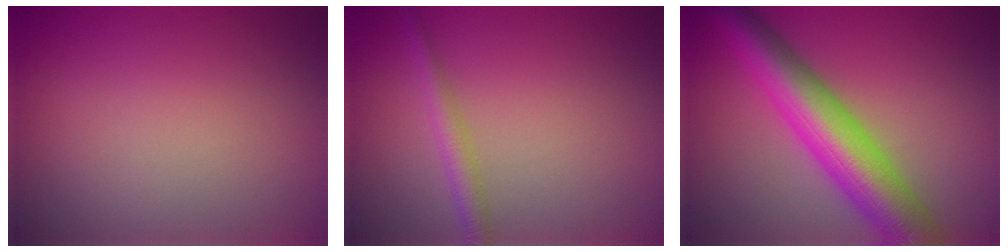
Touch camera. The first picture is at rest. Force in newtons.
{"total": 2.0, "press": 2.0, "slide": 0.0}
{"total": 9.0, "press": 9.0, "slide": 0.2}